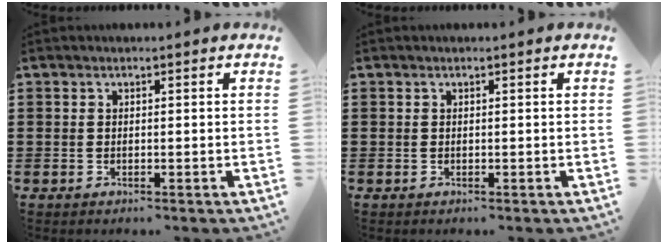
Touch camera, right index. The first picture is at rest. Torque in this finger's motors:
{"motor_torque": [0.04, 0.04, 0.00, 0.00]}